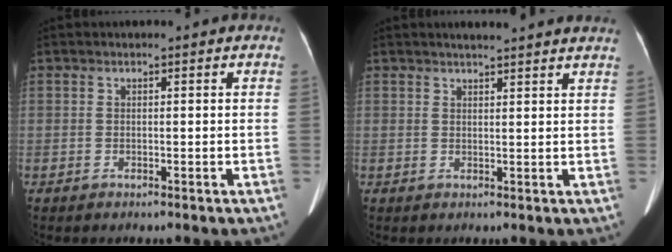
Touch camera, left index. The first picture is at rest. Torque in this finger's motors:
{"motor_torque": [0.00, -0.02, -0.01, 0.00]}